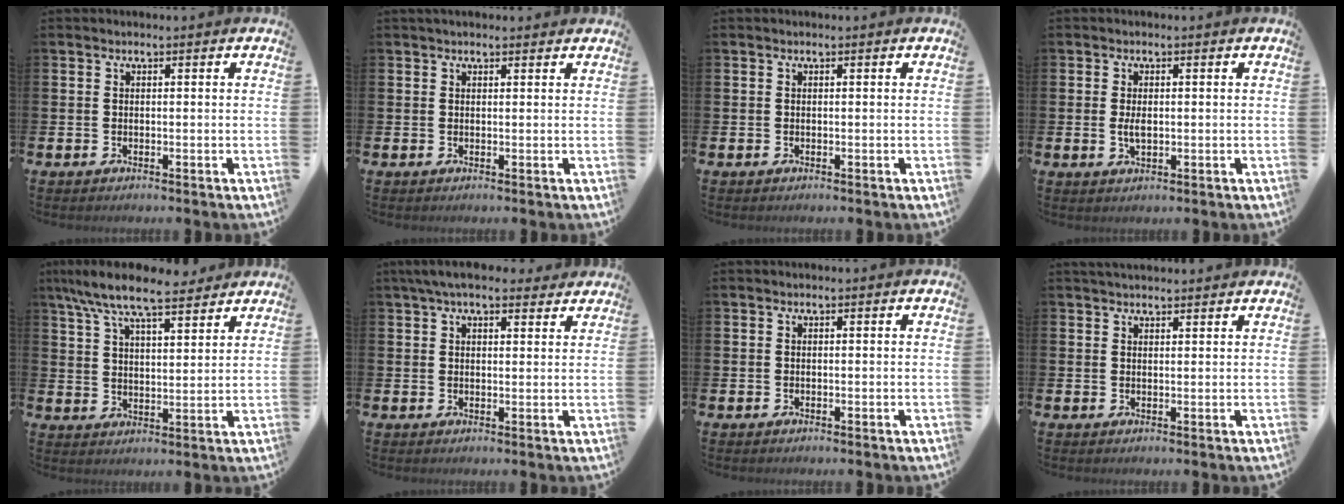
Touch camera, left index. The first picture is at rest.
{"total": 1.2, "force": [1.1, 0.4, 0.4], "torque": [0.001, 0.002, 0.019]}
{"total": 0.0}
{"total": 2.1, "force": [0.0, 1.0, 1.8], "torque": [-0.024, -0.002, -0.003]}
{"total": 8.6, "force": [7.6, 1.8, 3.4], "torque": [-0.087, -0.031, 0.135]}
{"total": 5.0, "force": [4.2, 1.6, 2.2], "torque": [-0.049, -0.007, 0.077]}
{"total": 0.0}
{"total": 2.1, "force": [2.1, 0.4, 0.3], "torque": [-0.002, -0.005, 0.036]}